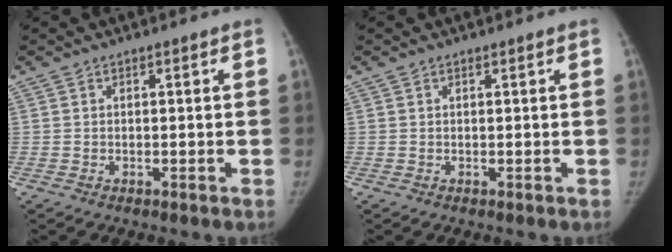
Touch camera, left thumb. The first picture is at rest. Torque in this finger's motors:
{"motor_torque": [-0.15, -0.03, -0.08, 0.15, 0.00]}